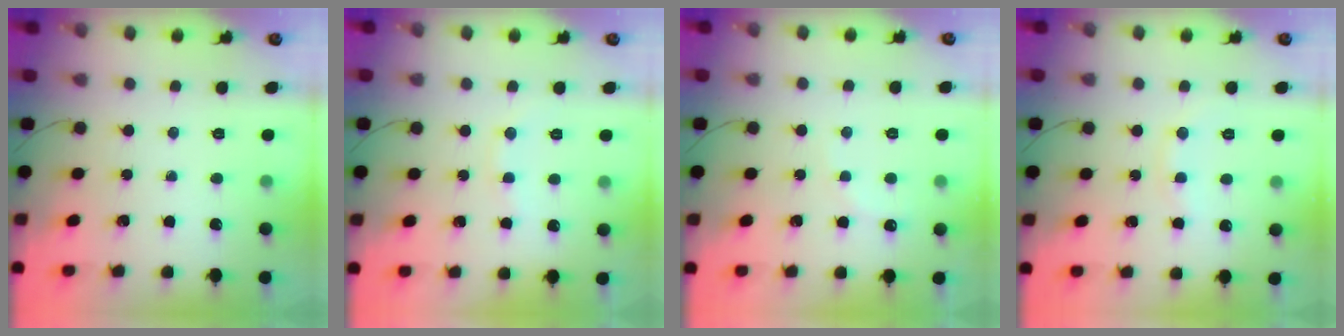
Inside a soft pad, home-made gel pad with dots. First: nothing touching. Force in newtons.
{"total": 5.9, "press": 5.8, "slide": 1.2}
{"total": 5.1, "press": 5.0, "slide": 1.0}
{"total": 7.4, "press": 7.2, "slide": 1.4}